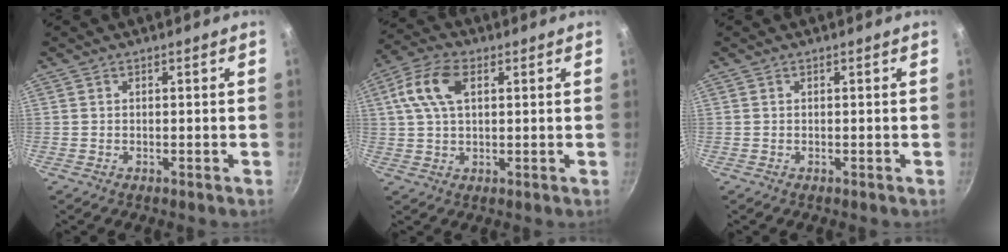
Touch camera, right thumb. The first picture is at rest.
{"total": 9.1, "force": [2.6, 5.1, 7.0], "torque": [-0.140, 0.015, 0.042]}
{"total": 0.0}